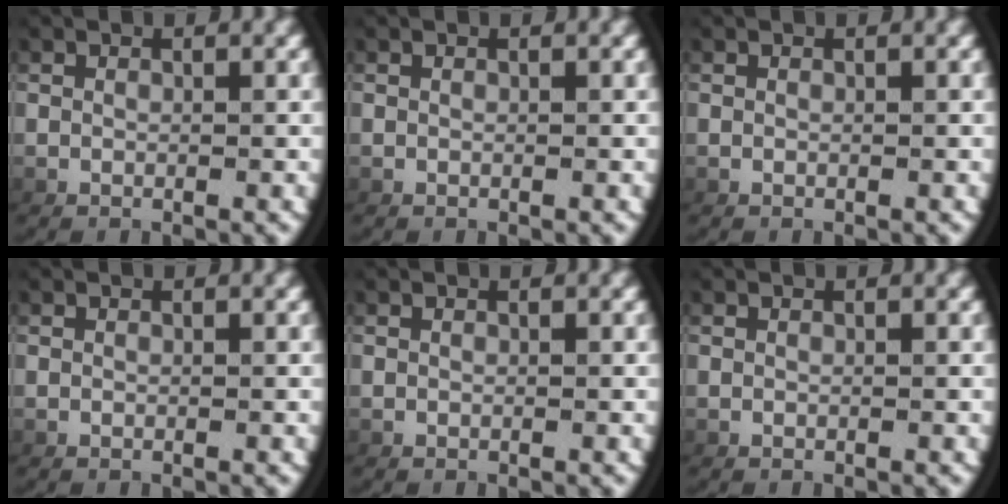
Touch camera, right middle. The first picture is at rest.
{"total": 0.0}
{"total": 0.0}
{"total": 0.0}
{"total": 0.0}
{"total": 0.0}